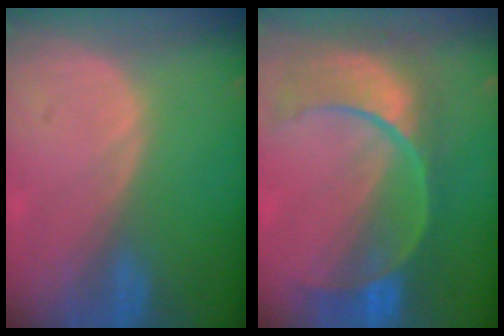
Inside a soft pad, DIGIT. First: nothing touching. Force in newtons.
{"total": 11.1, "press": 9.4, "slide": 5.9}